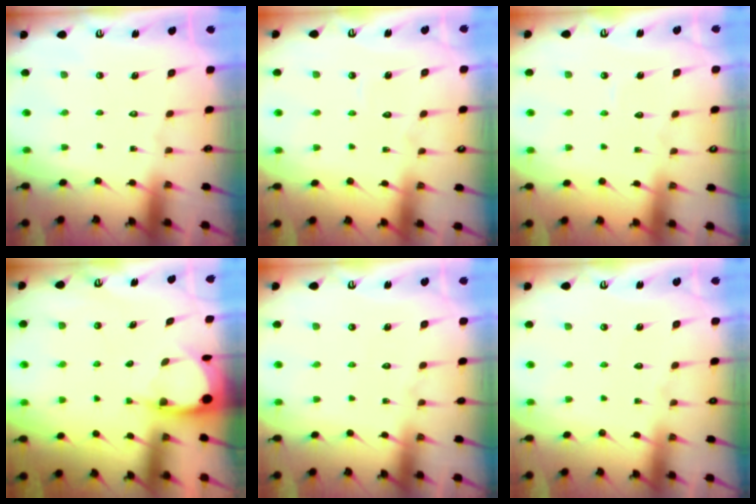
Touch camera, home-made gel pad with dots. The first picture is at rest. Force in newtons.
{"total": 2.6, "press": 2.6, "slide": 0.2}
{"total": 2.5, "press": 2.4, "slide": 0.3}
{"total": 3.5, "press": 3.4, "slide": 0.2}
{"total": 3.1, "press": 3.1, "slide": 0.3}
{"total": 2.8, "press": 2.8, "slide": 0.4}